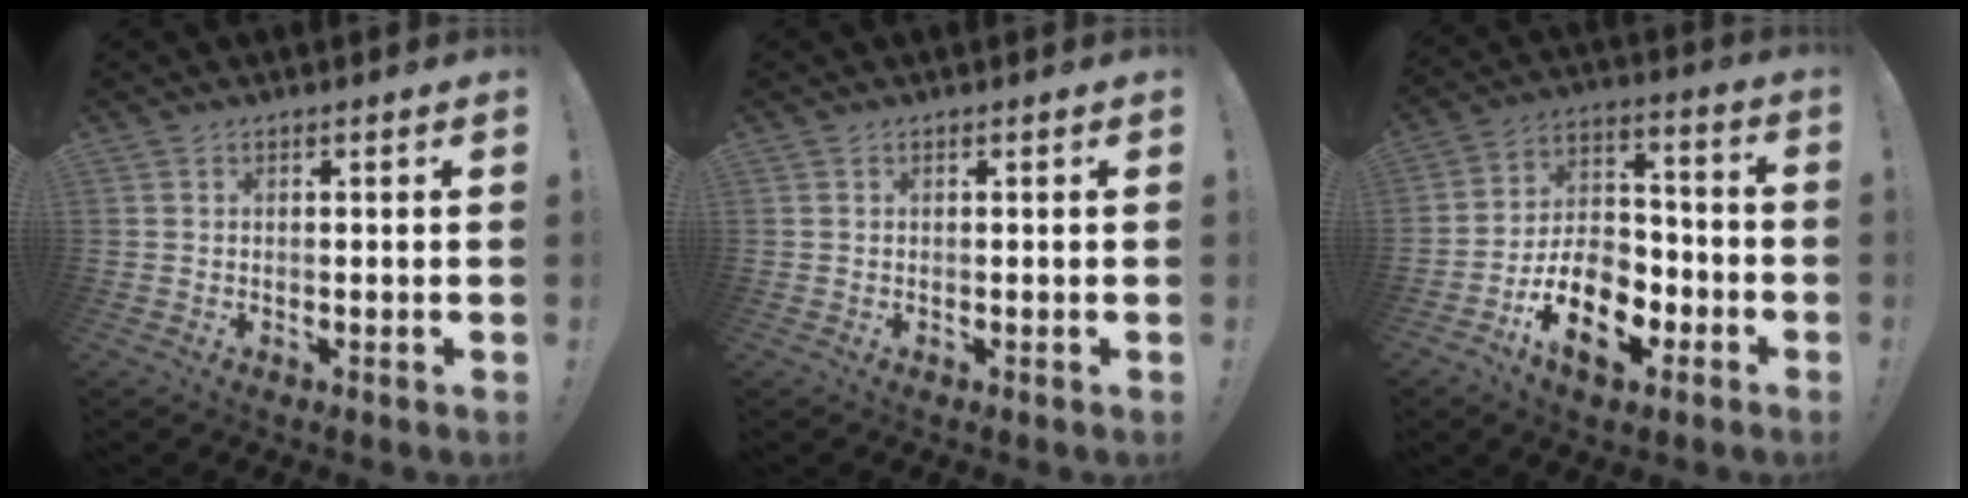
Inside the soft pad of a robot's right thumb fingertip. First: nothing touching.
{"total": 0.0}
{"total": 16.7, "force": [-8.1, 10.5, 10.2], "torque": [-0.151, 0.049, -0.131]}